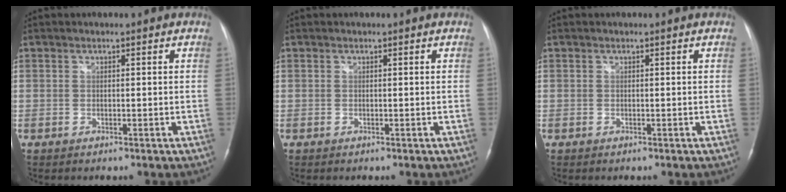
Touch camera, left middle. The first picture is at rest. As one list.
[{"total": 0.0}, {"total": 0.0}]